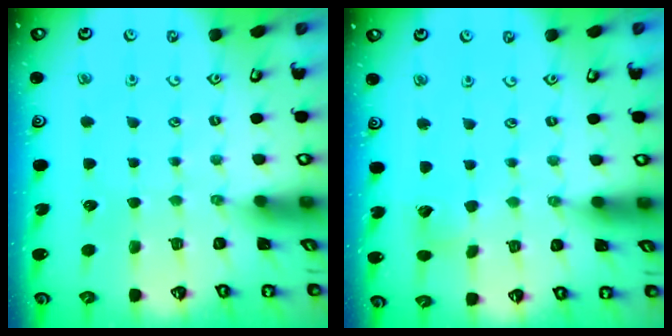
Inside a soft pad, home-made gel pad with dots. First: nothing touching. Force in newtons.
{"total": 5.2, "press": 5.1, "slide": 0.8}